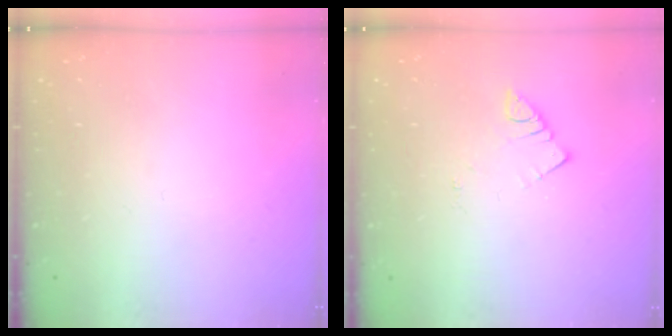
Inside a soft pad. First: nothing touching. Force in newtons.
{"total": 3.3, "press": 3.2, "slide": 0.4}